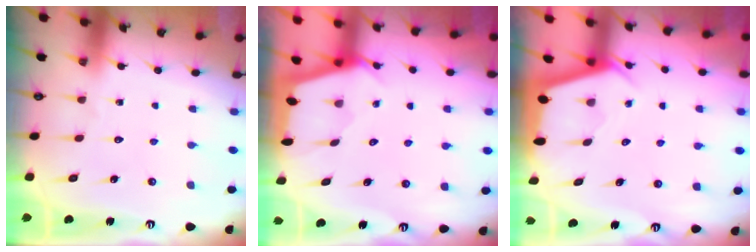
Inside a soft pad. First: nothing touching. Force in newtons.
{"total": 2.2, "press": 2.2, "slide": 0.3}
{"total": 2.3, "press": 2.3, "slide": 0.3}